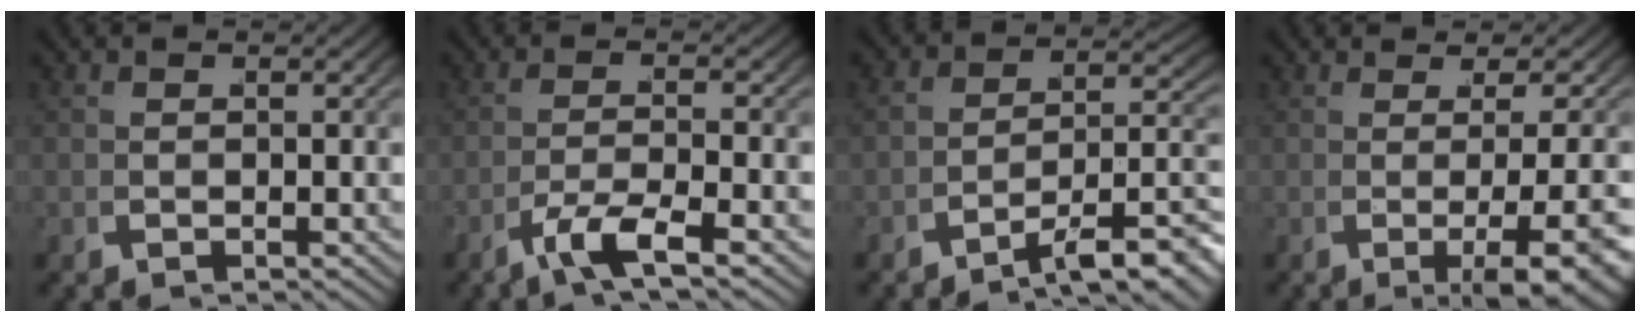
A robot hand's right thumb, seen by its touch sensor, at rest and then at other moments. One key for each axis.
{"total": 3.4, "fx": -1.1, "fy": 0.9, "fz": 3.1, "tx": -0.065, "ty": 0.001, "tz": -0.017}
{"total": 7.5, "fx": -3.6, "fy": 3.5, "fz": 5.5, "tx": -0.075, "ty": -0.019, "tz": -0.044}
{"total": 5.7, "fx": -1.1, "fy": 1.7, "fz": 5.3, "tx": -0.076, "ty": -0.011, "tz": -0.008}